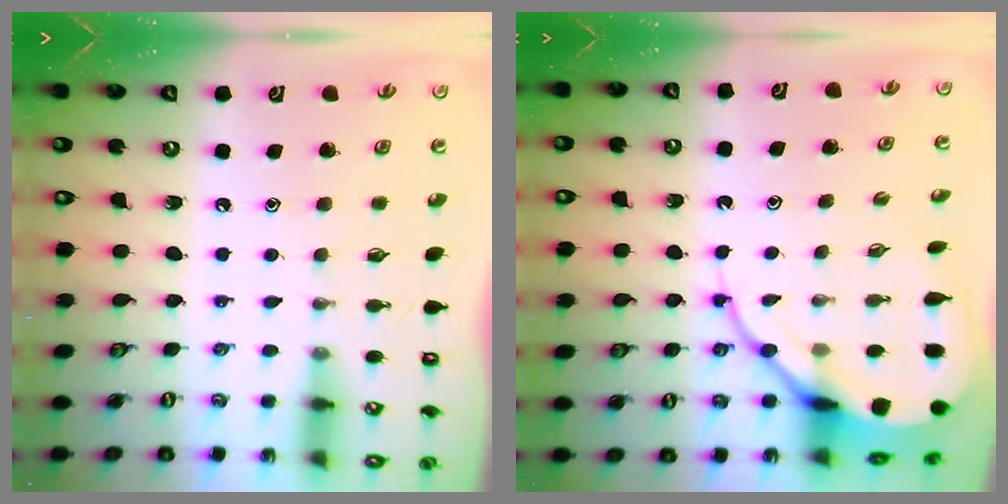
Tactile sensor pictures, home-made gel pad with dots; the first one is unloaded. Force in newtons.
{"total": 10.6, "press": 10.6, "slide": 1.0}